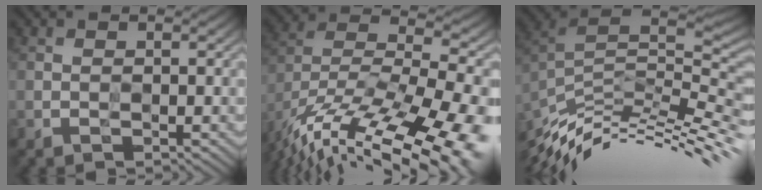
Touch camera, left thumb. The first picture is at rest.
{"total": 19.1, "force": [-14.4, 5.6, 11.3], "torque": [-0.166, -0.006, -0.200]}
{"total": 11.5, "force": [-4.6, 3.1, 10.1], "torque": [-0.191, 0.010, -0.089]}